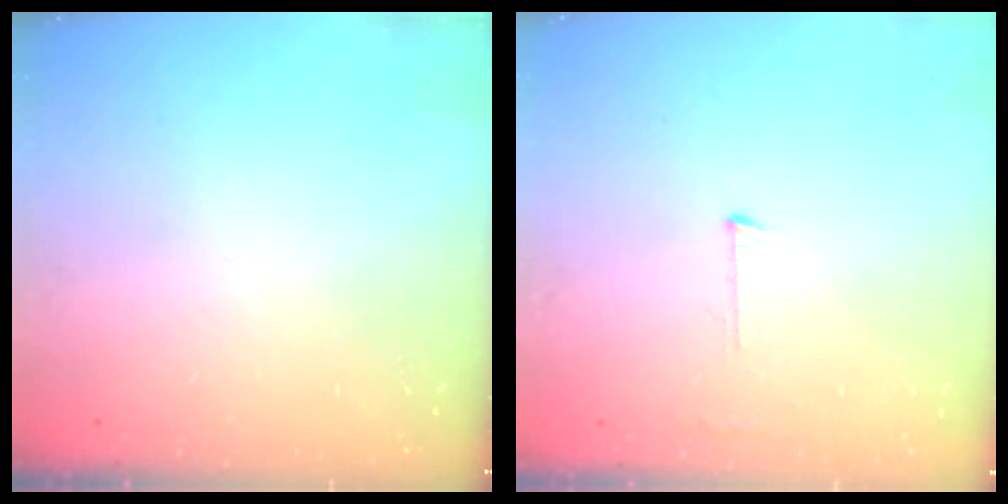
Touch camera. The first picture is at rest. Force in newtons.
{"total": 4.0, "press": 4.0, "slide": 0.2}